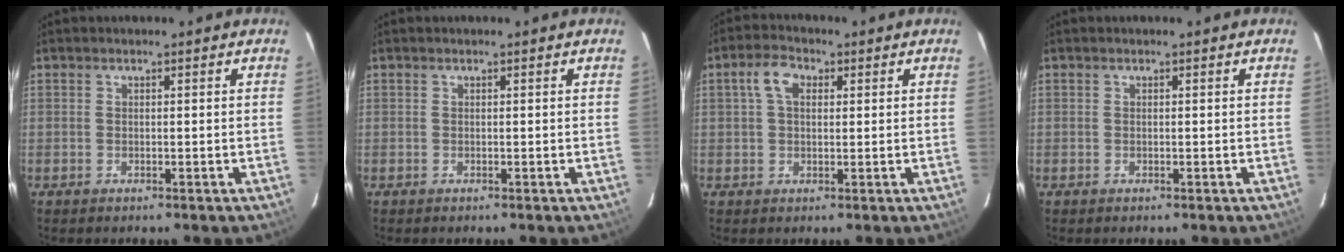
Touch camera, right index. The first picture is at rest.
{"total": 0.0}
{"total": 4.7, "force": [1.4, 3.0, 3.3], "torque": [-0.065, 0.017, 0.026]}
{"total": 0.0}